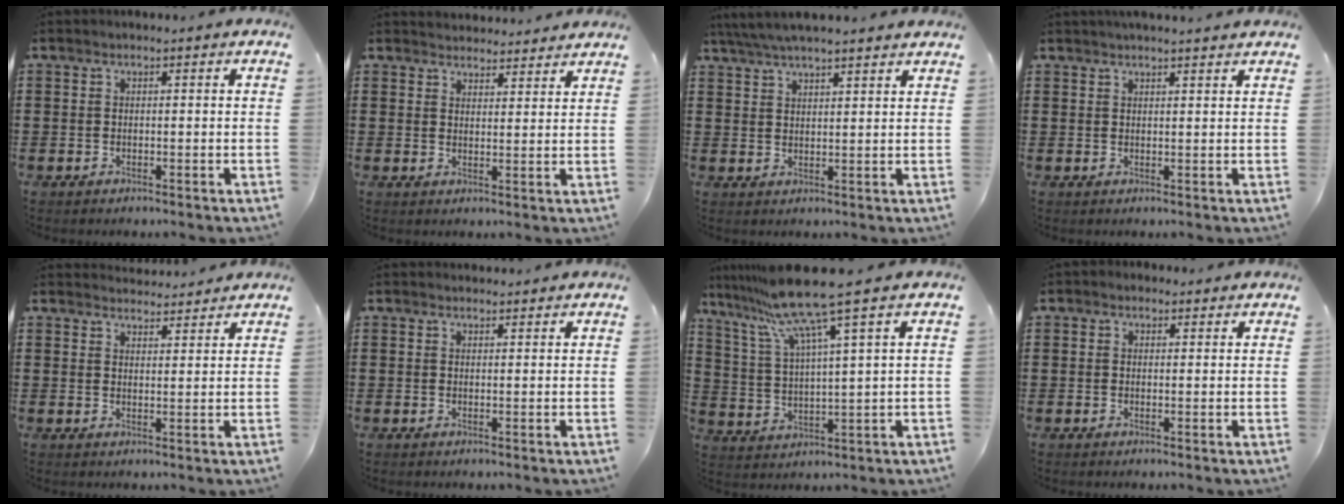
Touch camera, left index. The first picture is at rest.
{"total": 2.9, "force": [2.8, 0.3, -0.5], "torque": [-0.001, -0.008, 0.053]}
{"total": 4.5, "force": [4.1, 0.1, 1.8], "torque": [-0.047, -0.009, 0.074]}
{"total": 1.8, "force": [1.8, -0.1, 0.3], "torque": [-0.010, 0.001, 0.034]}
{"total": 3.0, "force": [3.0, 0.3, -0.1], "torque": [-0.006, -0.009, 0.056]}
{"total": 1.1, "force": [1.1, 0.2, 0.0], "torque": [-0.003, 0.002, 0.021]}
{"total": 11.3, "force": [8.0, -0.5, 7.9], "torque": [-0.188, -0.035, 0.131]}
{"total": 1.2, "force": [0.9, 0.7, 0.1], "torque": [-0.006, 0.007, 0.017]}